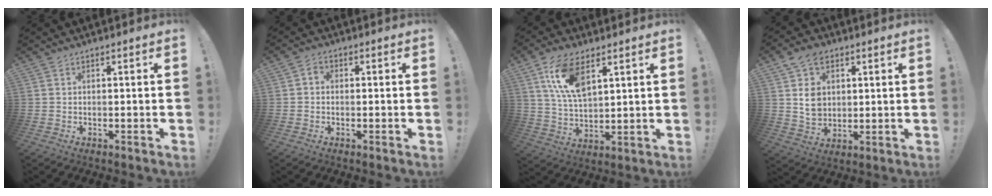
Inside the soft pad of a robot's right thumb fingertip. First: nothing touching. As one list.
[{"total": 2.1, "force": [-0.3, 1.7, 1.1], "torque": [-0.029, 0.011, -0.005]}, {"total": 12.9, "force": [6.6, 6.2, 9.1], "torque": [-0.188, -0.015, 0.122]}, {"total": 10.3, "force": [3.5, 8.3, 5.0], "torque": [-0.073, 0.002, 0.072]}]